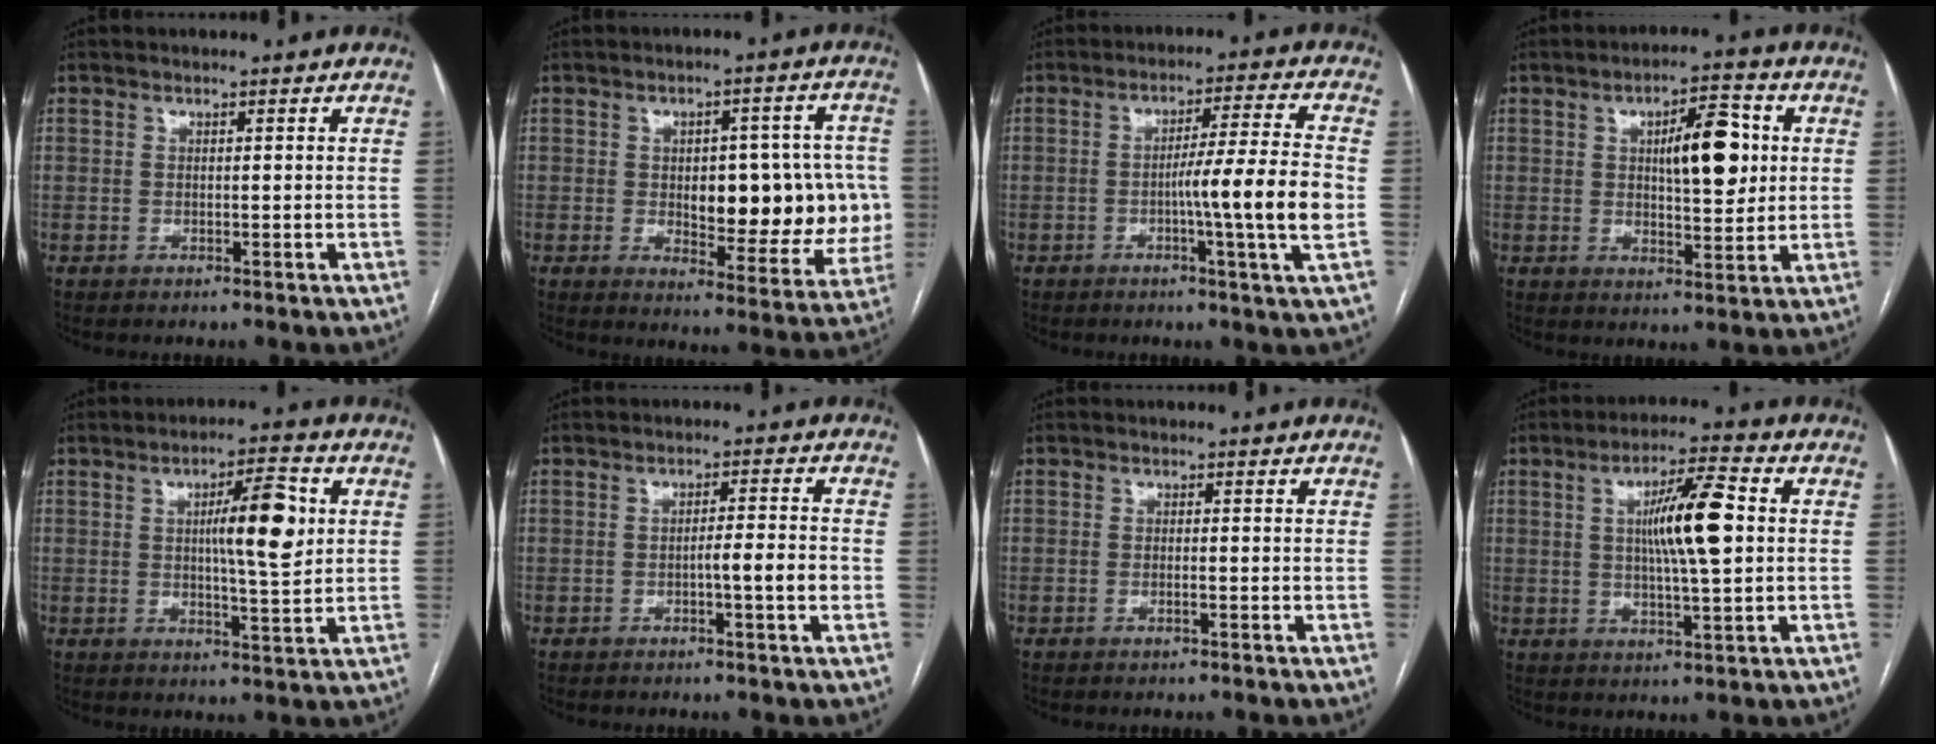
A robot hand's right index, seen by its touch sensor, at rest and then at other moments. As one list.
[{"total": 15.4, "force": [-0.7, 6.5, 13.9], "torque": [-0.165, 0.015, 0.006]}, {"total": 10.9, "force": [-2.1, -1.5, 10.6], "torque": [-0.168, -0.006, -0.037]}, {"total": 9.8, "force": [2.1, 3.0, 9.1], "torque": [-0.136, 0.013, 0.034]}, {"total": 9.5, "force": [1.9, 1.6, 9.2], "torque": [-0.142, 0.008, 0.032]}, {"total": 4.2, "force": [-1.3, -0.1, 4.0], "torque": [-0.059, 0.005, -0.020]}, {"total": 0.8, "force": [-0.4, 0.0, 0.7], "torque": [-0.015, 0.000, -0.006]}, {"total": 10.3, "force": [1.4, 1.0, 10.2], "torque": [-0.177, 0.008, 0.023]}]